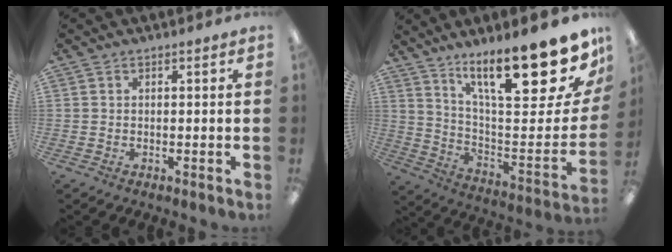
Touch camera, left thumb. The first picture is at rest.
{"total": 25.3, "force": [15.4, 6.4, 19.1], "torque": [-0.268, -0.103, 0.253]}